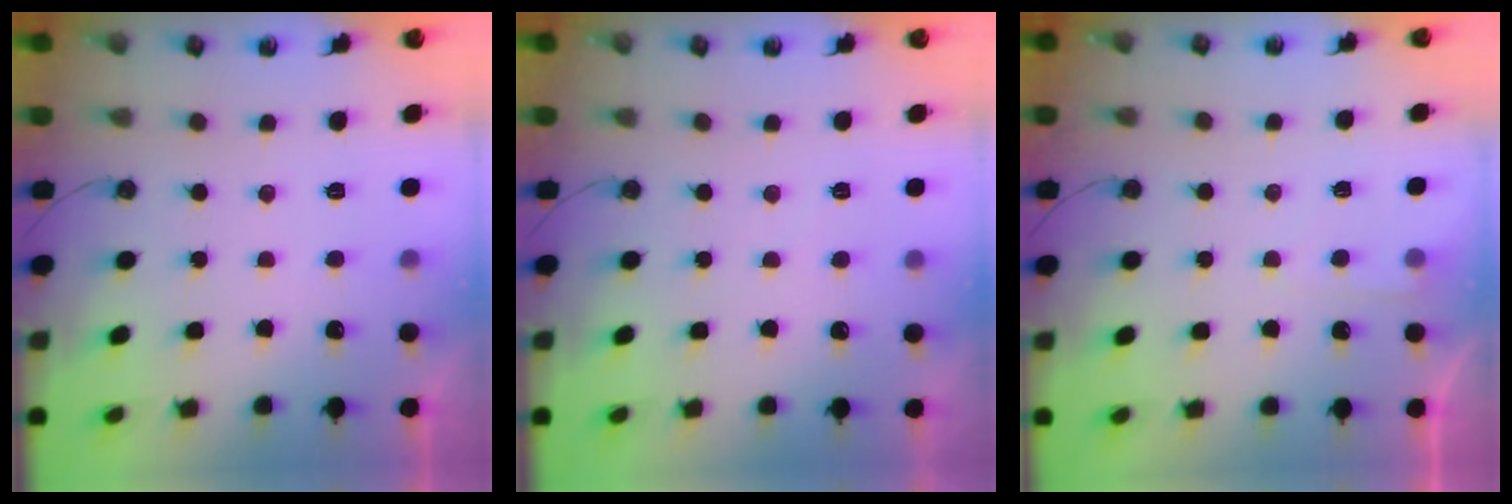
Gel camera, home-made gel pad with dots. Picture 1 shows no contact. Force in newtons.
{"total": 2.6, "press": 2.6, "slide": 0.4}
{"total": 4.1, "press": 4.1, "slide": 0.4}